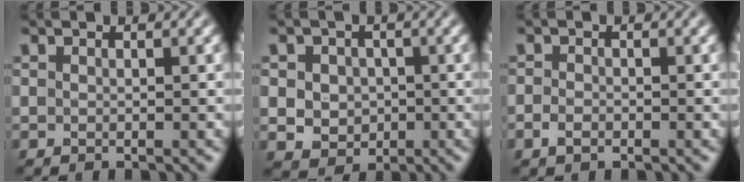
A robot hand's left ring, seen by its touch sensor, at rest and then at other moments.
{"total": 4.2, "force": [0.1, 3.6, 2.0], "torque": [-0.031, 0.010, -0.010]}
{"total": 1.3, "force": [-0.7, 0.8, 0.8], "torque": [-0.016, -0.001, -0.015]}